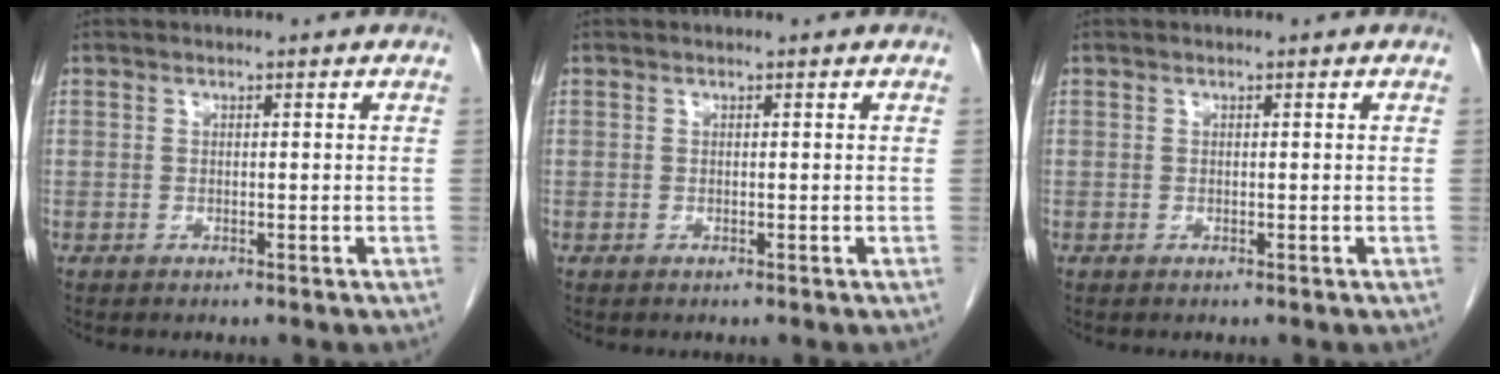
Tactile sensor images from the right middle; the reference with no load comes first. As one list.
[{"total": 0.0}, {"total": 0.0}]